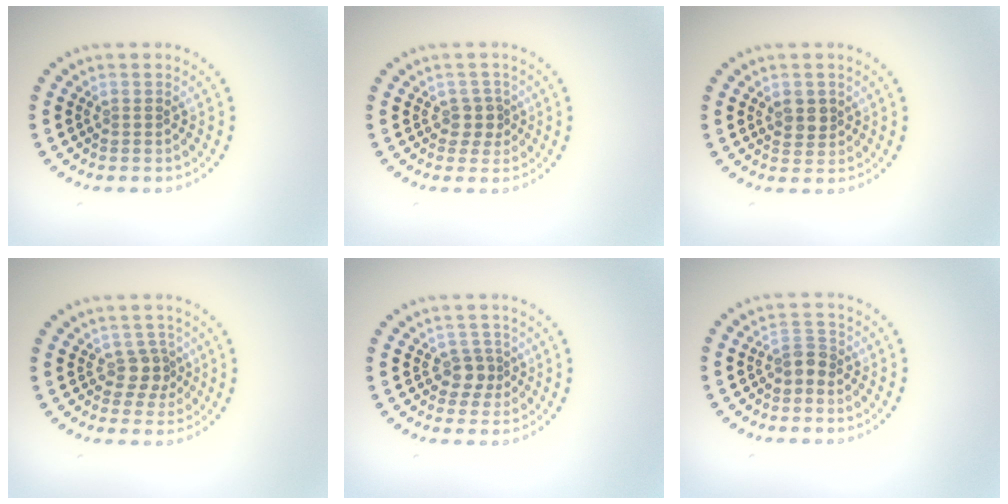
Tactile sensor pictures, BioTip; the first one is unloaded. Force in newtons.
{"total": 1.7, "press": 1.4, "slide": 1.0}
{"total": 1.8, "press": 1.8, "slide": 0.4}
{"total": 2.1, "press": 1.6, "slide": 1.3}
{"total": 1.9, "press": 1.6, "slide": 1.1}
{"total": 1.8, "press": 1.5, "slide": 1.0}